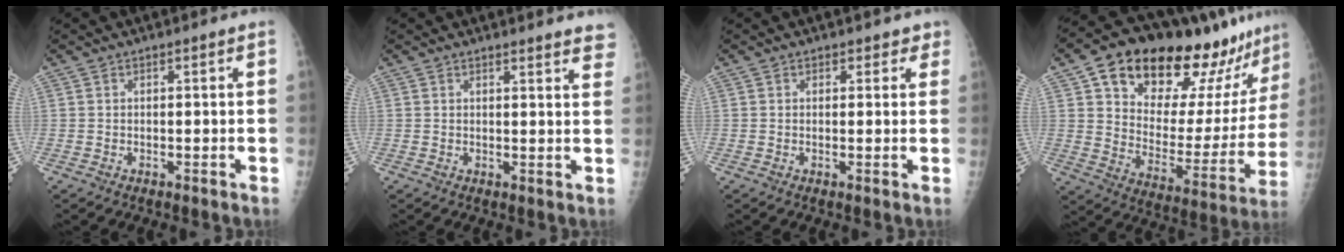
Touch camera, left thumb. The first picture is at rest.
{"total": 7.1, "force": [6.7, 1.3, 2.1], "torque": [0.001, -0.031, 0.053]}
{"total": 2.0, "force": [1.3, 1.4, 0.2], "torque": [0.027, -0.005, 0.009]}
{"total": 27.1, "force": [19.3, 11.0, 15.5], "torque": [-0.189, -0.069, 0.283]}